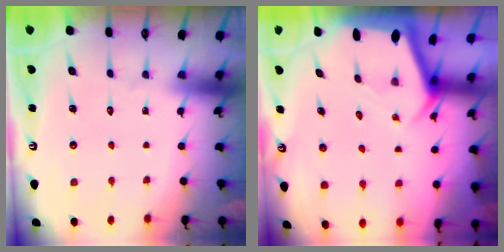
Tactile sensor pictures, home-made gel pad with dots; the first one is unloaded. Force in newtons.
{"total": 3.1, "press": 3.1, "slide": 0.3}